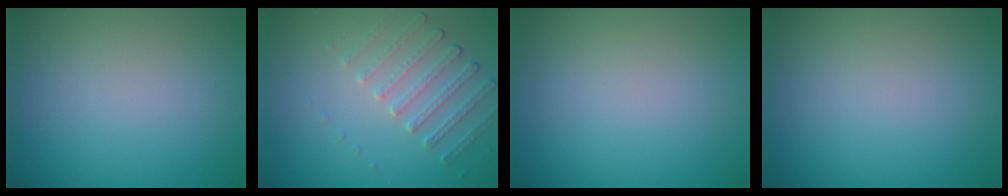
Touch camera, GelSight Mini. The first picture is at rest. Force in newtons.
{"total": 2.2, "press": 1.8, "slide": 1.2}
{"total": 0.0}
{"total": 0.0}